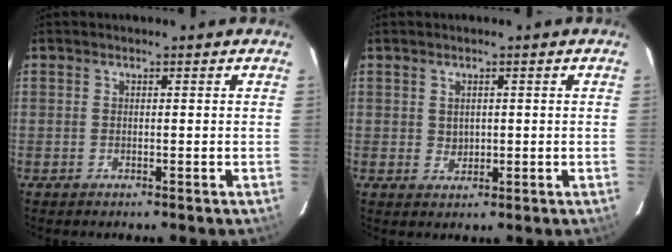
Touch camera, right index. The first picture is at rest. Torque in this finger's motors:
{"motor_torque": [-0.12, 0.10, -0.02, -0.01]}